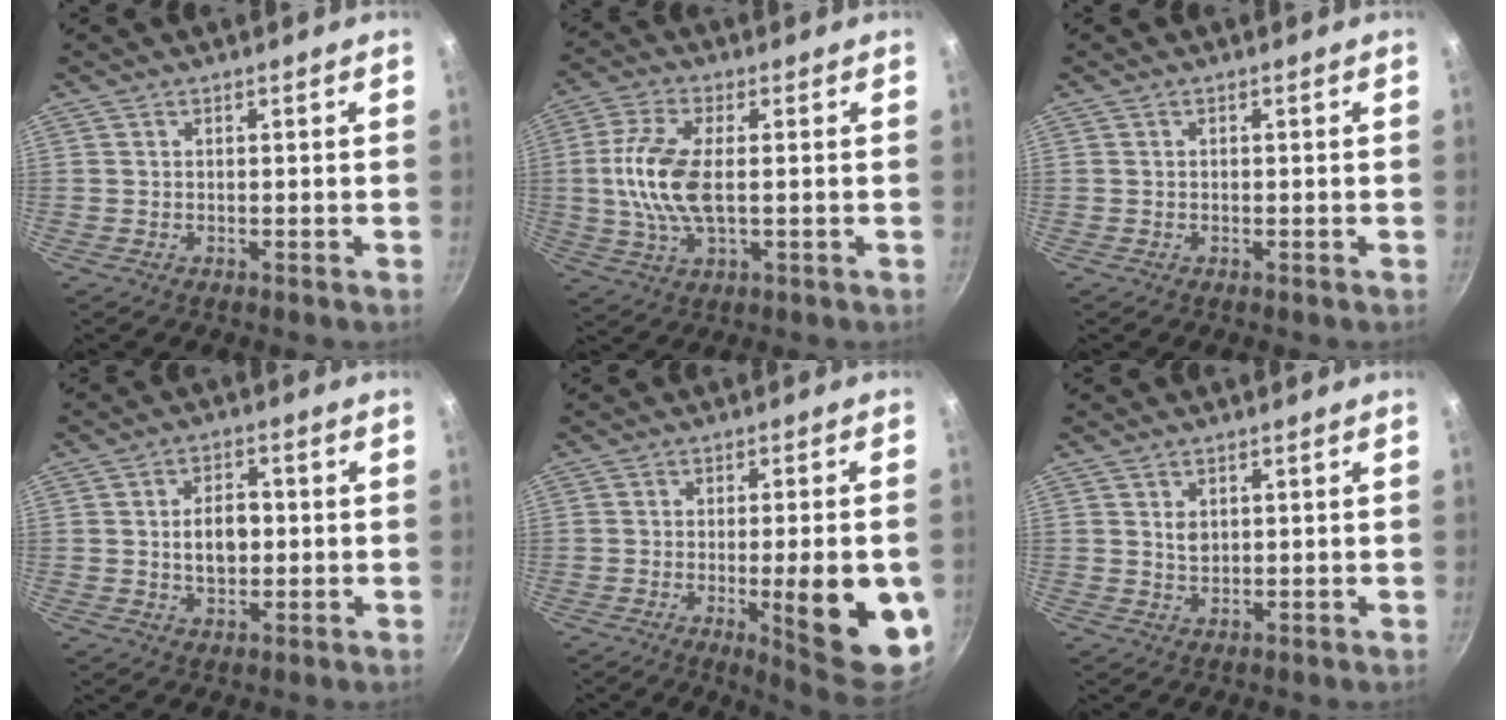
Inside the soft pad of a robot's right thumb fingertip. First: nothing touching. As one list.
[{"total": 11.0, "force": [0.2, 4.8, 9.9], "torque": [-0.211, 0.004, -0.001]}, {"total": 0.0}, {"total": 6.9, "force": [0.2, 4.4, 5.3], "torque": [-0.067, 0.005, 0.003]}, {"total": 16.7, "force": [-3.8, 4.2, 15.7], "torque": [-0.175, 0.000, -0.042]}, {"total": 2.4, "force": [0.9, 1.5, 1.5], "torque": [-0.024, -0.008, 0.018]}]